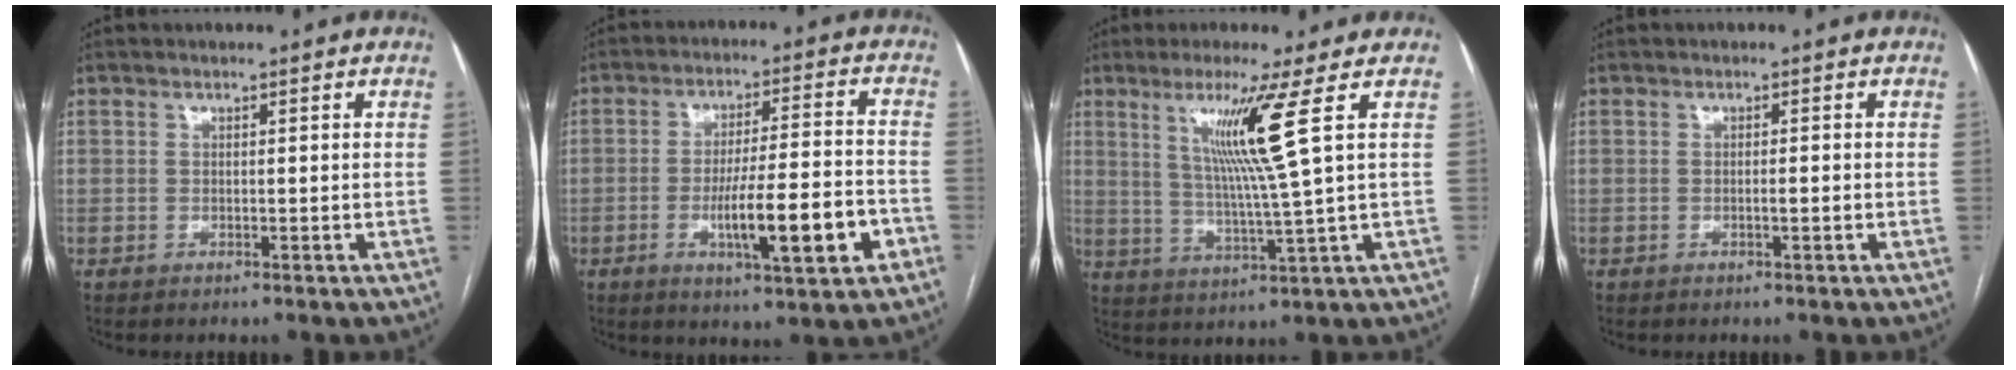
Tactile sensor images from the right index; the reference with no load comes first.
{"total": 12.2, "force": [-4.2, 1.4, 11.3], "torque": [-0.183, 0.000, -0.061]}
{"total": 9.0, "force": [3.5, -2.9, 7.8], "torque": [-0.143, -0.017, 0.071]}
{"total": 0.9, "force": [-0.3, 0.0, 0.8], "torque": [-0.015, 0.001, -0.005]}